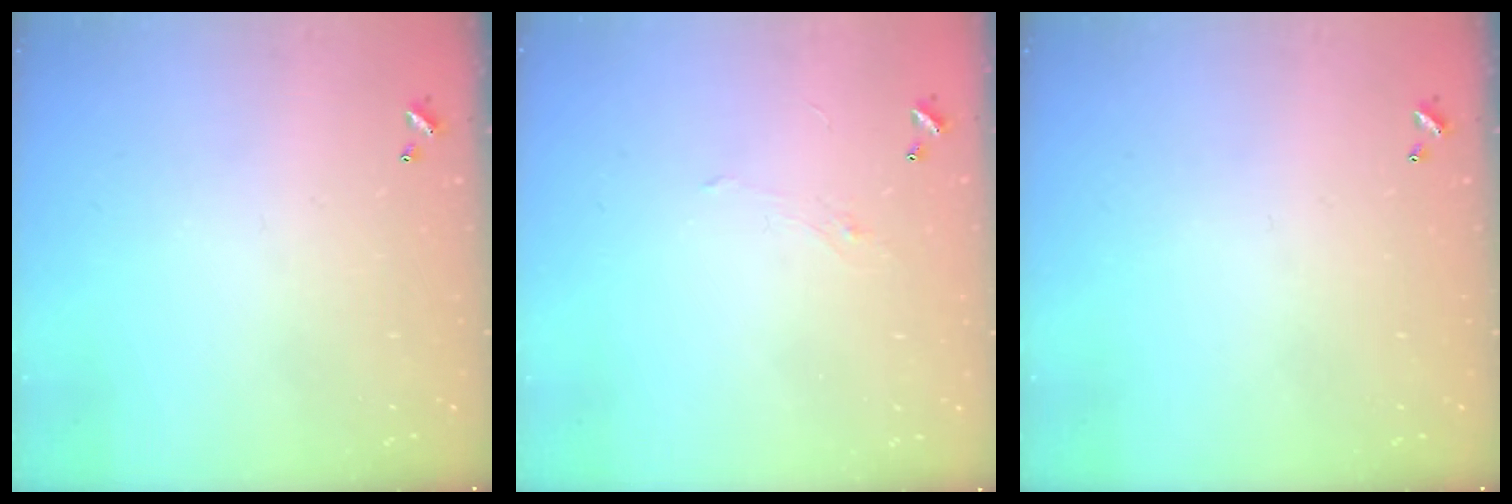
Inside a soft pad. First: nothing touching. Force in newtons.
{"total": 0.8, "press": 0.5, "slide": 0.6}
{"total": 0.0}